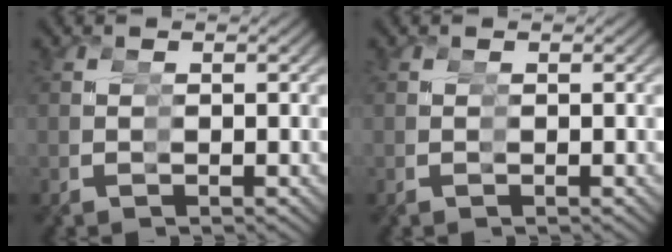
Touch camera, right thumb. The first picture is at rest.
{"total": 0.0}